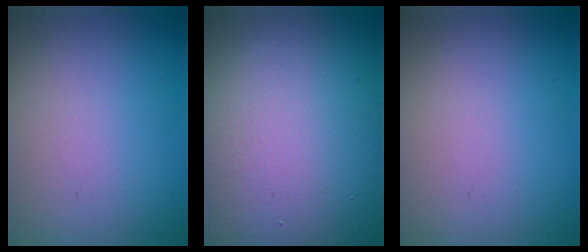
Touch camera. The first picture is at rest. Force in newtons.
{"total": 21.9, "press": 21.9, "slide": 1.3}
{"total": 0.0}